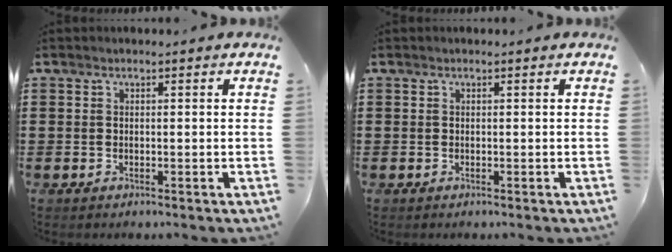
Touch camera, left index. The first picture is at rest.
{"total": 0.0}